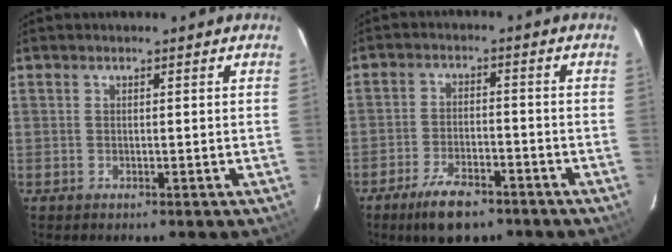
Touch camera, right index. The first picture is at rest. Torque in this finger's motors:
{"motor_torque": [0.62, -0.67, 0.27, 0.06]}